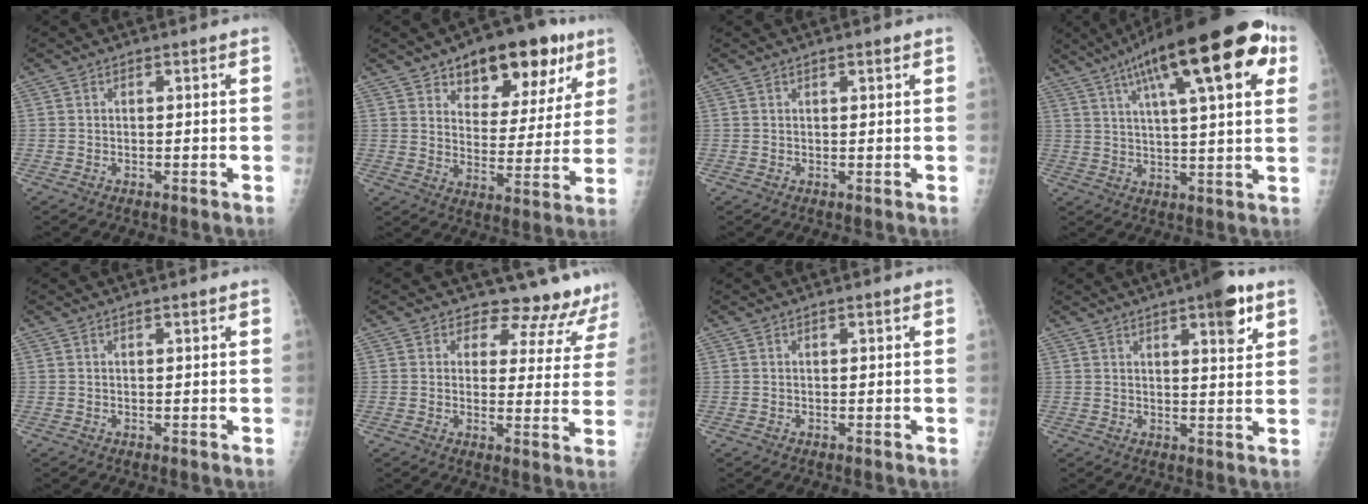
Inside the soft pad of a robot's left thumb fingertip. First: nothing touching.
{"total": 18.1, "force": [10.6, 9.3, 11.4], "torque": [-0.099, -0.038, 0.153]}
{"total": 1.1, "force": [0.7, 0.2, 0.8], "torque": [-0.012, -0.003, 0.012]}
{"total": 25.2, "force": [11.6, 6.9, 21.3], "torque": [-0.314, 0.006, 0.172]}
{"total": 0.8, "force": [0.5, 0.1, 0.6], "torque": [-0.009, -0.001, 0.009]}
{"total": 11.7, "force": [10.9, 4.1, 0.4], "torque": [0.044, -0.083, 0.101]}
{"total": 0.5, "force": [0.3, 0.1, 0.4], "torque": [-0.006, 0.000, 0.006]}
{"total": 8.7, "force": [4.8, 2.2, 6.9], "torque": [-0.083, -0.020, 0.061]}